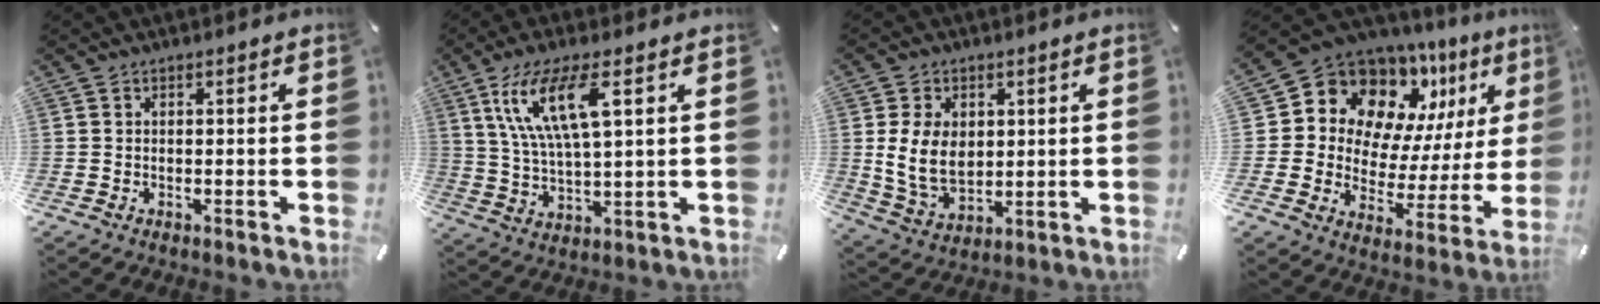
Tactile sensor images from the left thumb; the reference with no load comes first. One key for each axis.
{"total": 13.1, "fx": 5.7, "fy": 3.8, "fz": 11.2, "tx": -0.245, "ty": 0.003, "tz": 0.096}
{"total": 10.5, "fx": 1.5, "fy": 7.8, "fz": 6.8, "tx": -0.151, "ty": 0.003, "tz": 0.029}
{"total": 12.1, "fx": 8.9, "fy": 7.7, "fz": 2.5, "tx": -0.039, "ty": -0.107, "tz": 0.156}